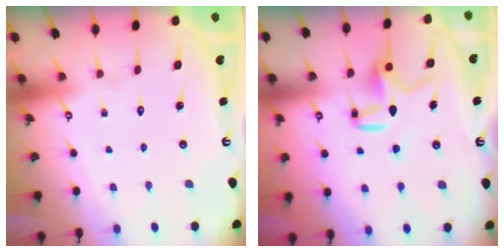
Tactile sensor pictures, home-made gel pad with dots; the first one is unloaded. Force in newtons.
{"total": 10.1, "press": 10.1, "slide": 0.3}